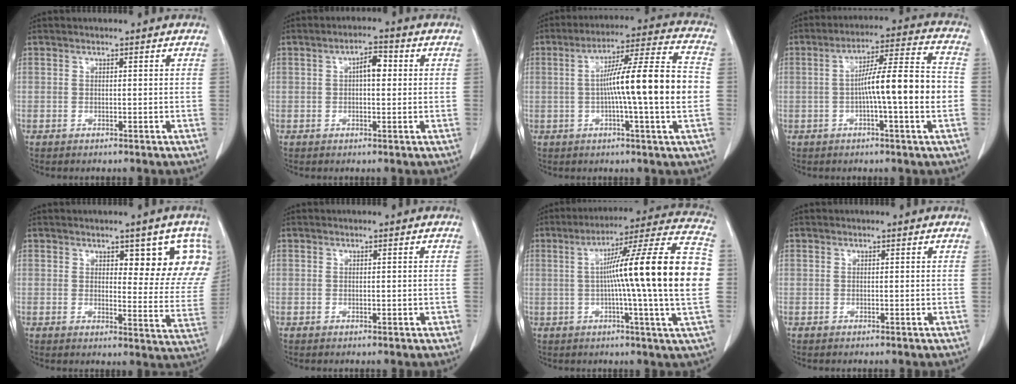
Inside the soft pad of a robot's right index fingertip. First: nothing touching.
{"total": 3.6, "force": [0.6, 1.4, 3.3], "torque": [-0.053, 0.012, 0.008]}
{"total": 15.6, "force": [-1.0, -0.3, 15.6], "torque": [-0.243, 0.015, -0.025]}
{"total": 11.9, "force": [-1.7, 0.2, 11.8], "torque": [-0.190, 0.020, -0.033]}
{"total": 10.7, "force": [5.2, 3.6, 8.7], "torque": [-0.078, -0.008, 0.060]}
{"total": 0.7, "force": [-0.1, 0.4, 0.6], "torque": [-0.009, 0.002, 0.000]}
{"total": 22.0, "force": [0.6, -1.2, 22.0], "torque": [-0.293, 0.018, -0.009]}
{"total": 0.0}